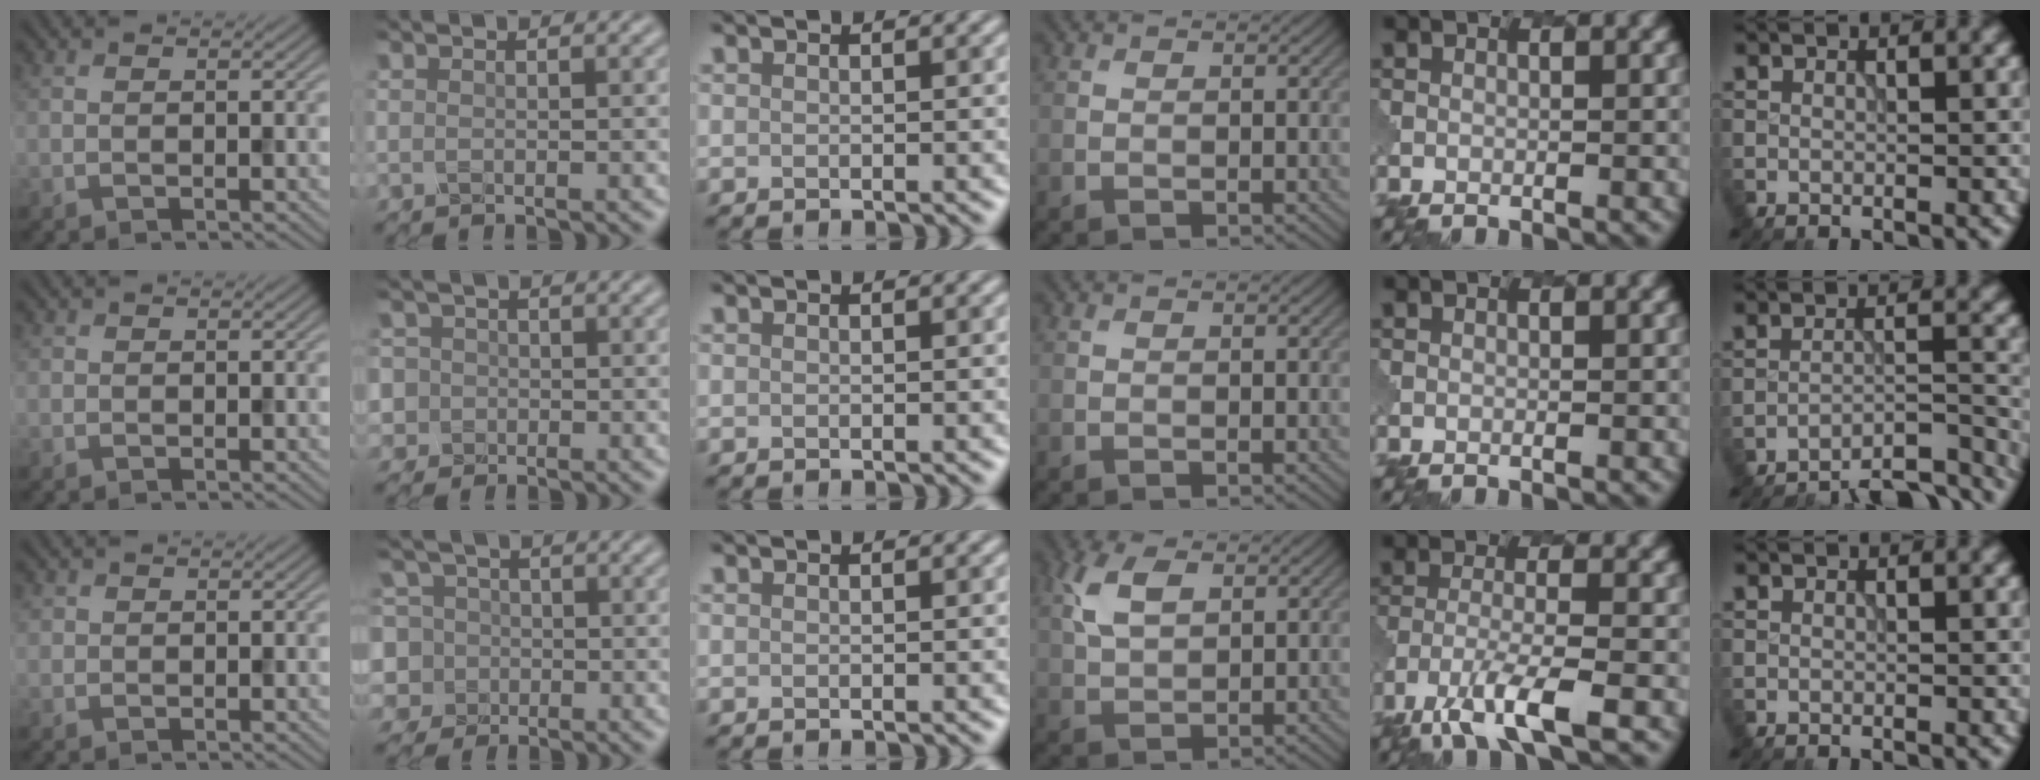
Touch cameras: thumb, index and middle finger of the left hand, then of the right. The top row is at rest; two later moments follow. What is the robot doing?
{"motion": "extract", "object": "pen bag"}